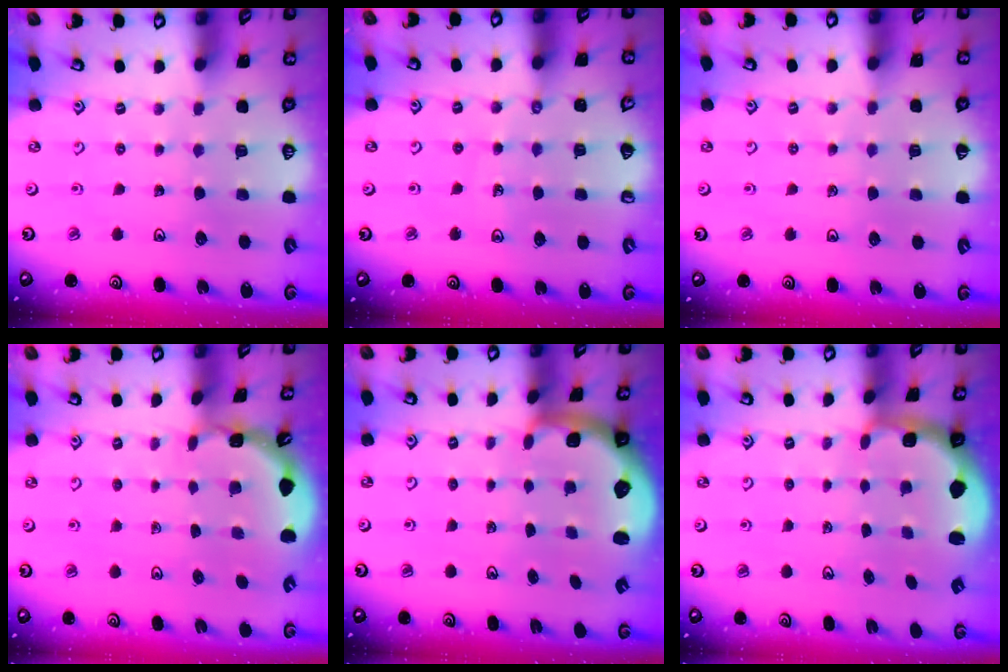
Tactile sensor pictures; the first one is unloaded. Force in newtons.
{"total": 4.2, "press": 4.0, "slide": 1.5}
{"total": 2.0, "press": 2.0, "slide": 0.3}
{"total": 1.7, "press": 1.7, "slide": 0.1}
{"total": 1.7, "press": 1.6, "slide": 0.4}
{"total": 1.6, "press": 1.2, "slide": 1.1}